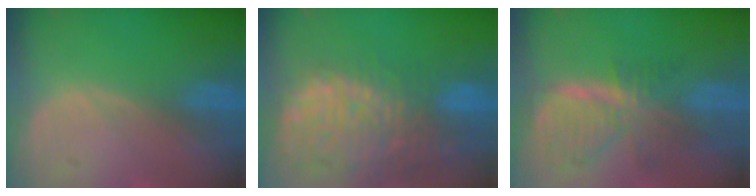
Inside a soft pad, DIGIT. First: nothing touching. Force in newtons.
{"total": 14.4, "press": 11.9, "slide": 8.2}
{"total": 7.7, "press": 6.9, "slide": 3.3}